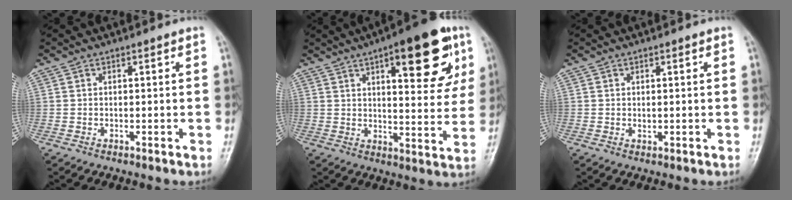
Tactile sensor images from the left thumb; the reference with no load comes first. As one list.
[{"total": 18.4, "force": [8.7, 6.7, 14.8], "torque": [-0.154, -0.024, 0.113]}, {"total": 1.0, "force": [0.1, 0.7, 0.6], "torque": [-0.009, -0.001, 0.003]}]